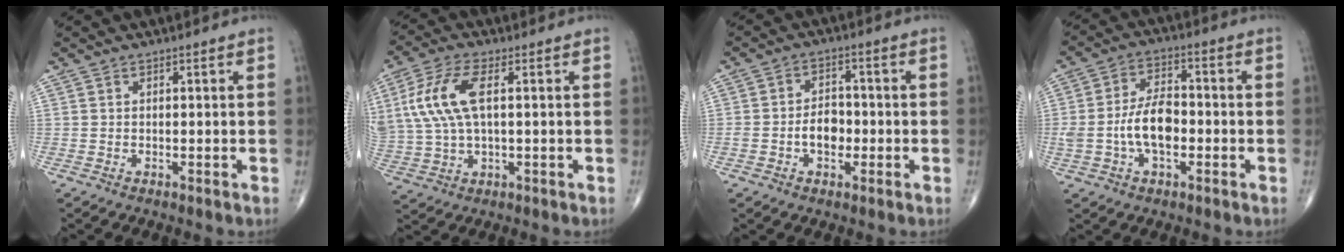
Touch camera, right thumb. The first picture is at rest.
{"total": 12.6, "force": [2.8, 5.7, 11.0], "torque": [-0.256, 0.011, 0.059]}
{"total": 5.5, "force": [-1.3, 3.7, 3.9], "torque": [-0.049, 0.018, -0.026]}
{"total": 9.5, "force": [-1.7, 5.2, 7.8], "torque": [-0.142, 0.025, -0.034]}